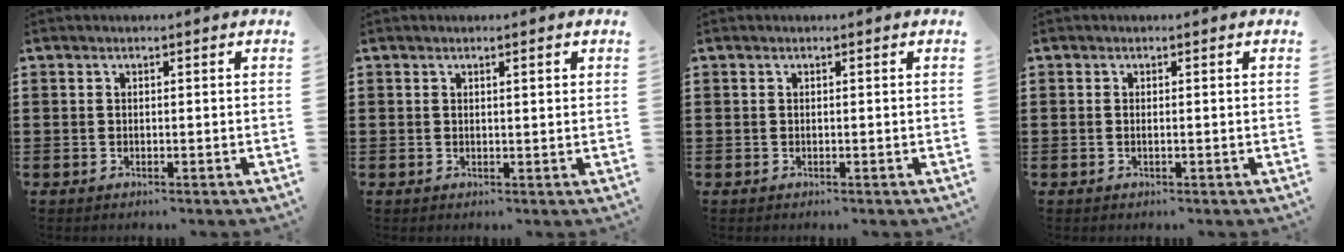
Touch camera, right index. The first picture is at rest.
{"total": 0.8, "force": [0.4, 0.0, 0.7], "torque": [-0.014, 0.001, 0.007]}
{"total": 0.0}
{"total": 0.5, "force": [-0.1, -0.2, 0.4], "torque": [-0.008, -0.006, 0.000]}